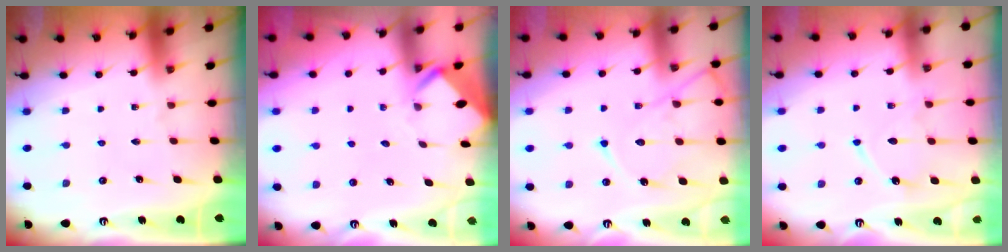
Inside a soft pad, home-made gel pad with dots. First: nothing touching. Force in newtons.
{"total": 3.5, "press": 3.5, "slide": 0.2}
{"total": 12.7, "press": 12.7, "slide": 1.2}
{"total": 9.9, "press": 9.9, "slide": 0.9}